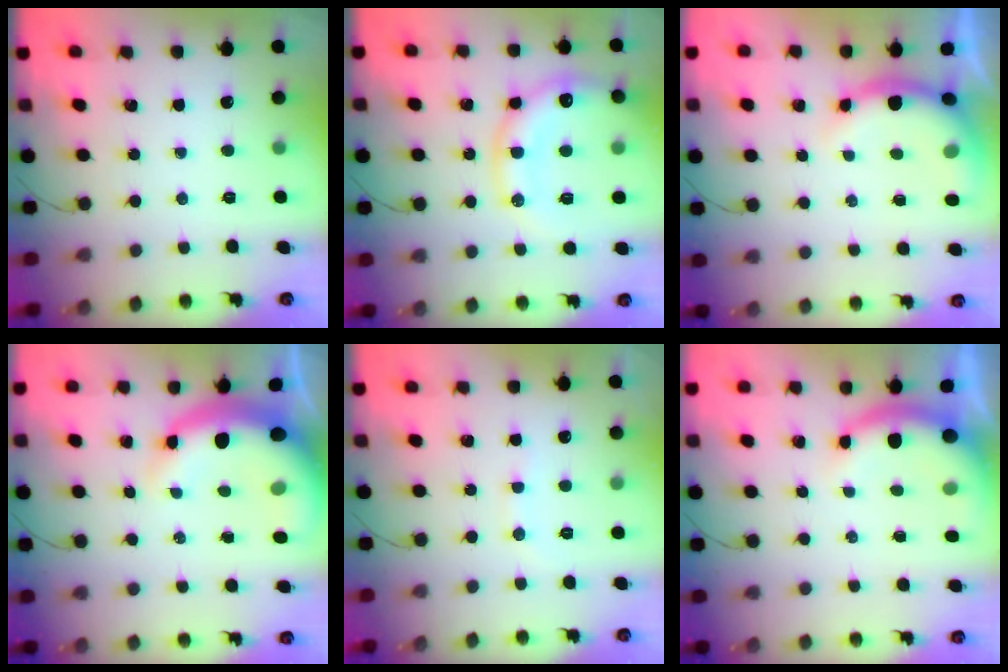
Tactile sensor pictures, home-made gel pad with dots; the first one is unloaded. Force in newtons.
{"total": 17.7, "press": 17.5, "slide": 2.9}
{"total": 8.3, "press": 8.2, "slide": 1.0}
{"total": 10.1, "press": 9.8, "slide": 2.6}
{"total": 6.3, "press": 6.3, "slide": 0.8}
{"total": 7.3, "press": 7.2, "slide": 0.7}